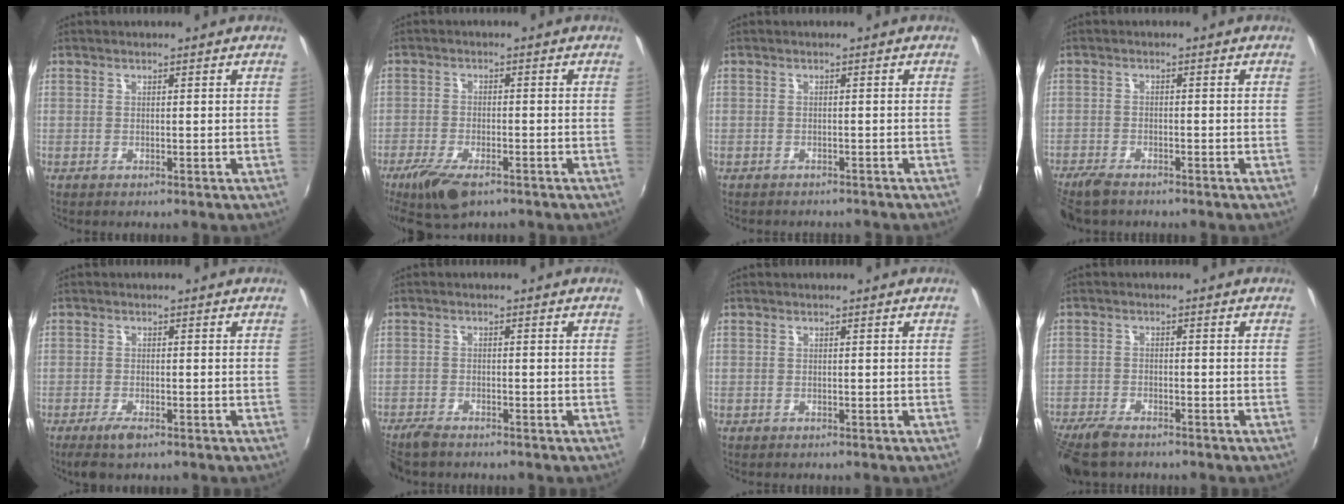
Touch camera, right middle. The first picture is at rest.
{"total": 9.1, "force": [-5.9, 3.6, 5.9], "torque": [-0.139, -0.025, -0.107]}
{"total": 2.3, "force": [-2.3, 0.1, 0.5], "torque": [-0.009, -0.010, -0.031]}
{"total": 5.5, "force": [-4.6, 1.8, 2.5], "torque": [-0.073, -0.020, -0.089]}
{"total": 3.5, "force": [-2.3, 1.3, 2.2], "torque": [-0.054, -0.009, -0.045]}
{"total": 4.4, "force": [-3.8, 1.2, 1.8], "torque": [-0.052, -0.016, -0.075]}
{"total": 0.8, "force": [0.2, -0.7, -0.3], "torque": [0.011, -0.003, 0.001]}
{"total": 8.4, "force": [-6.8, 2.9, 4.0], "torque": [-0.106, -0.026, -0.128]}